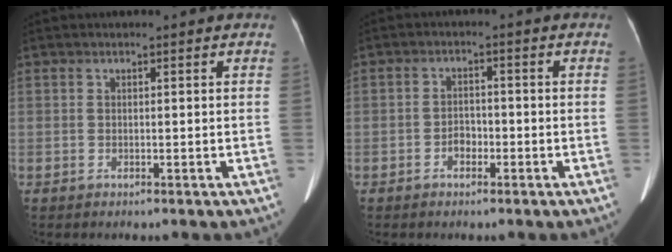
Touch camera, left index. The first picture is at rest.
{"total": 2.3, "force": [-1.2, 1.5, 1.3], "torque": [-0.021, 0.006, -0.021]}